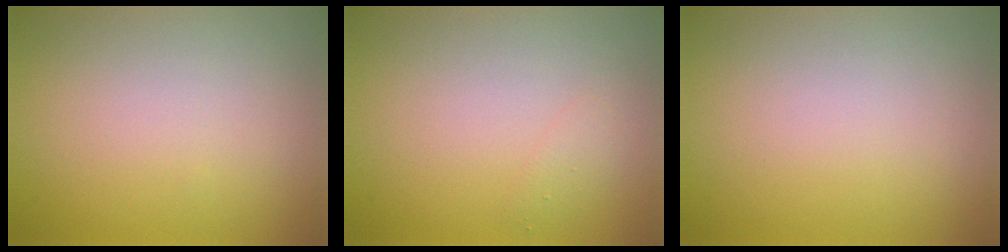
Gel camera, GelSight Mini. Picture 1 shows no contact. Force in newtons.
{"total": 0.8, "press": 0.8, "slide": 0.0}
{"total": 0.0}